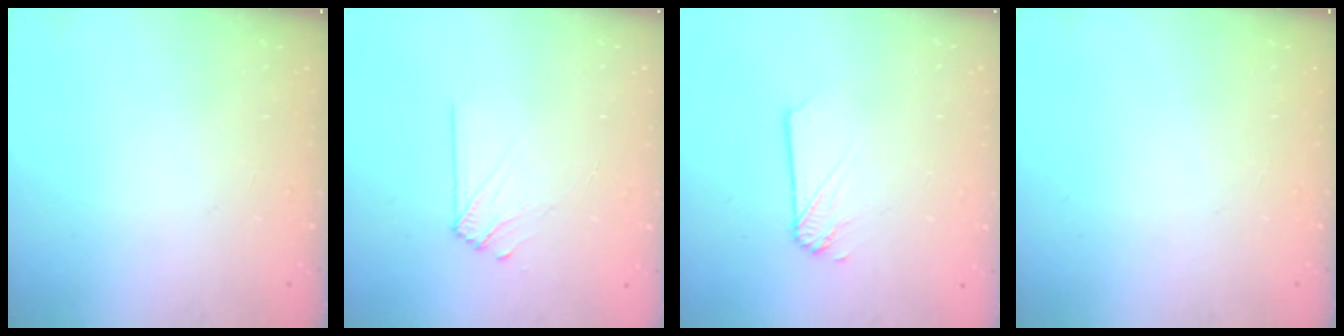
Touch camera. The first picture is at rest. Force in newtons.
{"total": 5.9, "press": 5.8, "slide": 0.9}
{"total": 1.9, "press": 1.9, "slide": 0.3}
{"total": 0.0}